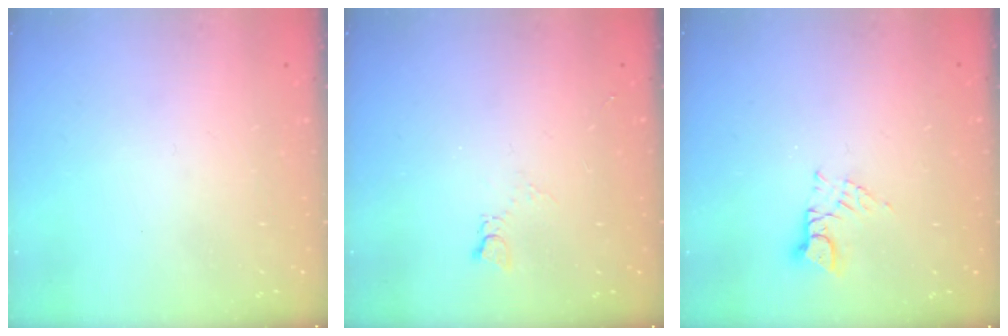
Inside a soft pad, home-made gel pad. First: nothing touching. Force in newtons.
{"total": 2.1, "press": 2.1, "slide": 0.3}
{"total": 3.0, "press": 3.0, "slide": 0.5}